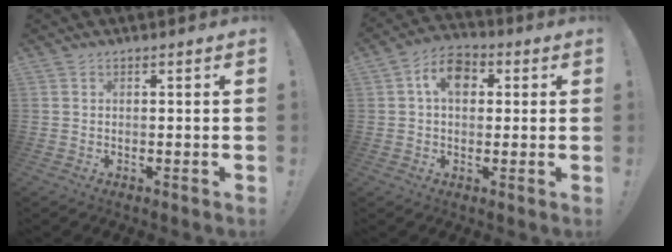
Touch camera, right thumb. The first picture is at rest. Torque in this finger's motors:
{"motor_torque": [0.05, -0.01, 0.04, 0.00, 0.01]}